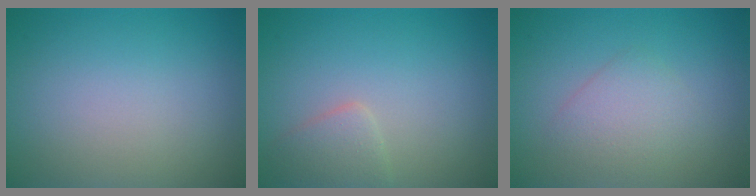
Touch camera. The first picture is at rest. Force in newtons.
{"total": 1.9, "press": 1.9, "slide": 0.0}
{"total": 2.2, "press": 2.2, "slide": 0.1}